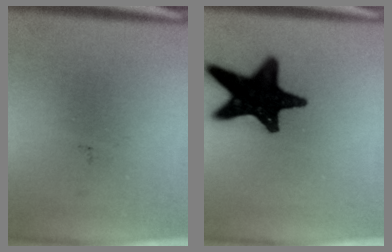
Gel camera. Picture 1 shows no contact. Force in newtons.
{"total": 19.6}